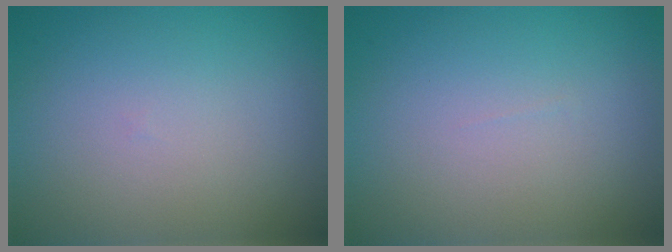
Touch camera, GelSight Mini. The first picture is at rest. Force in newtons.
{"total": 0.0}